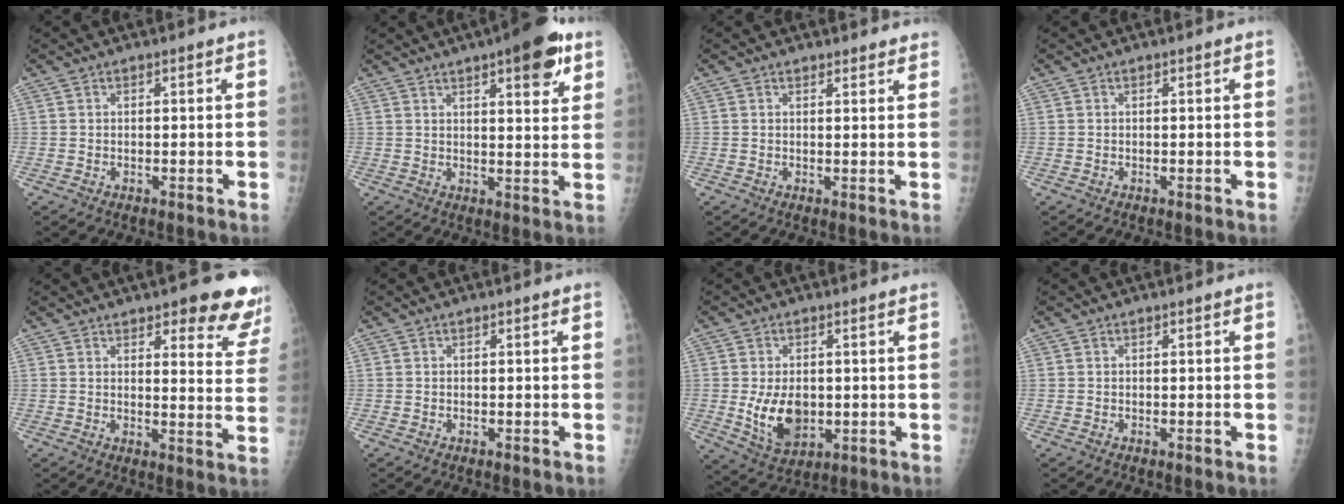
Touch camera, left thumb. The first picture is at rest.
{"total": 11.3, "force": [6.3, 3.4, 8.7], "torque": [-0.091, -0.023, 0.079]}
{"total": 2.8, "force": [2.6, 0.9, 0.4], "torque": [0.010, -0.011, 0.022]}
{"total": 0.0}
{"total": 12.5, "force": [9.7, 3.9, 6.9], "torque": [-0.034, -0.055, 0.097]}
{"total": 0.0}
{"total": 8.8, "force": [-0.3, 5.8, 6.6], "torque": [-0.094, -0.015, 0.011]}
{"total": 0.0}